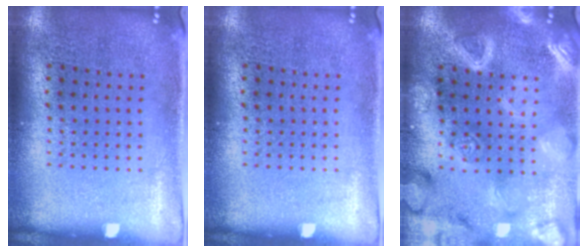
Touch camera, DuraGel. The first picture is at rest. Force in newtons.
{"total": 0.0}
{"total": 5.9, "press": 5.8, "slide": 0.8}